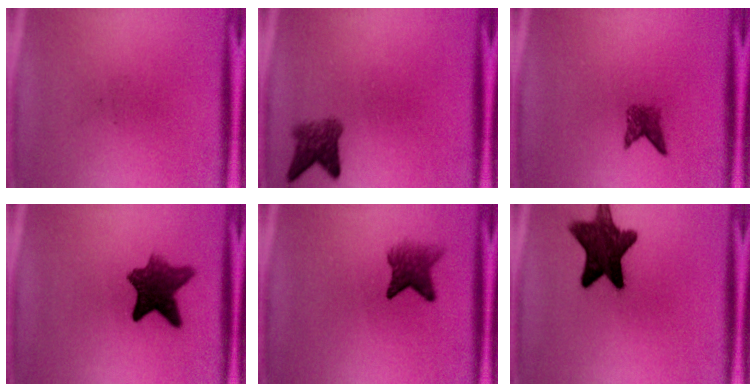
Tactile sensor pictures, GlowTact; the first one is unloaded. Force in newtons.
{"total": 3.7}
{"total": 2.1}
{"total": 8.3}
{"total": 4.4}
{"total": 12.3}